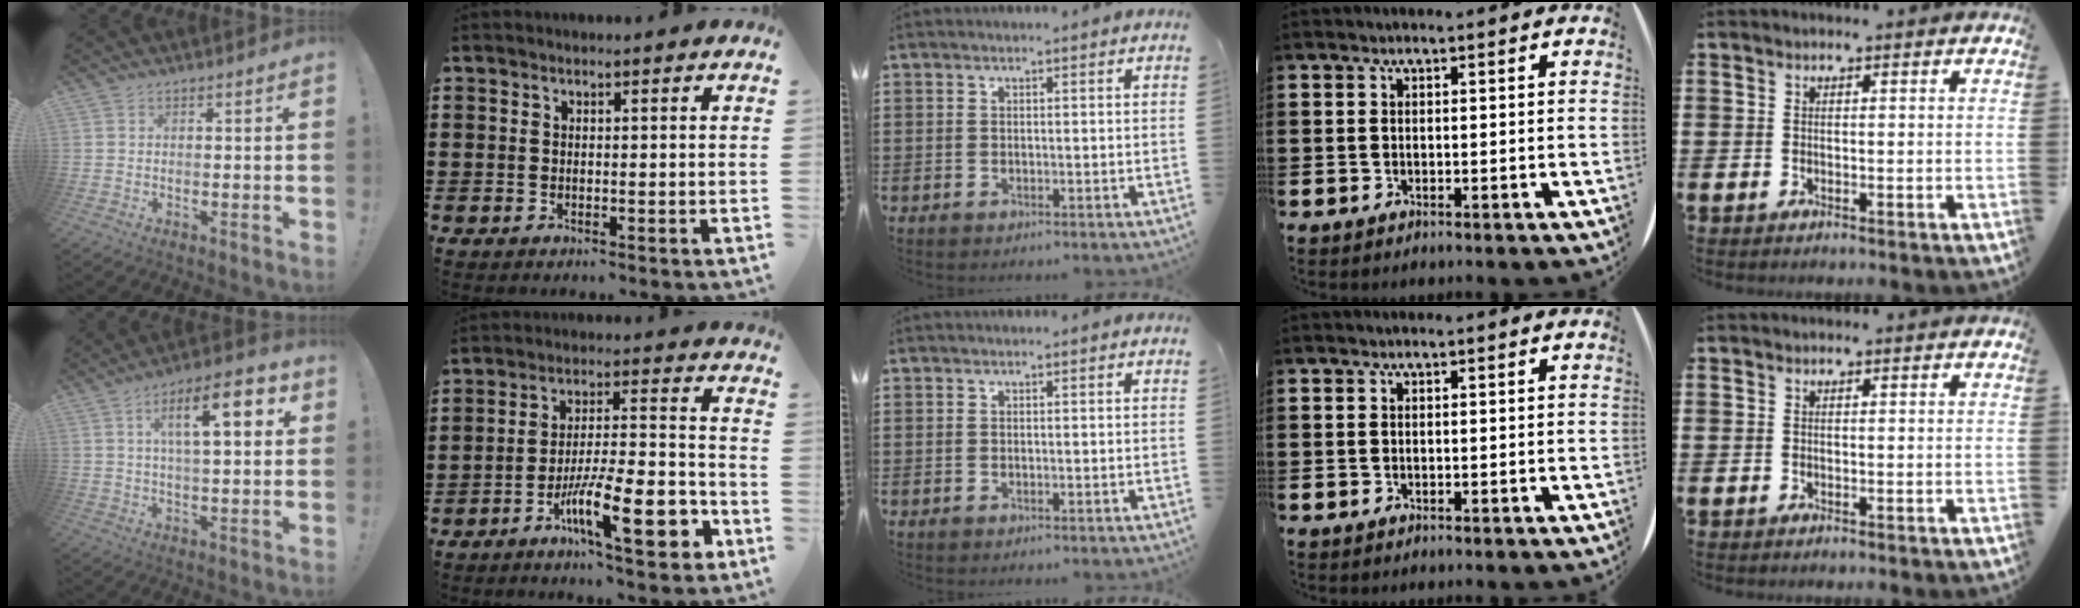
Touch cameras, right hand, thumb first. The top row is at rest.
{"thumb": {"total": 14.0, "force": [4.5, 4.6, 12.4], "torque": [-0.190, 0.000, 0.064]}, "index": {"total": 15.1, "force": [-7.6, 3.7, 12.5], "torque": [-0.210, 0.019, -0.122]}}